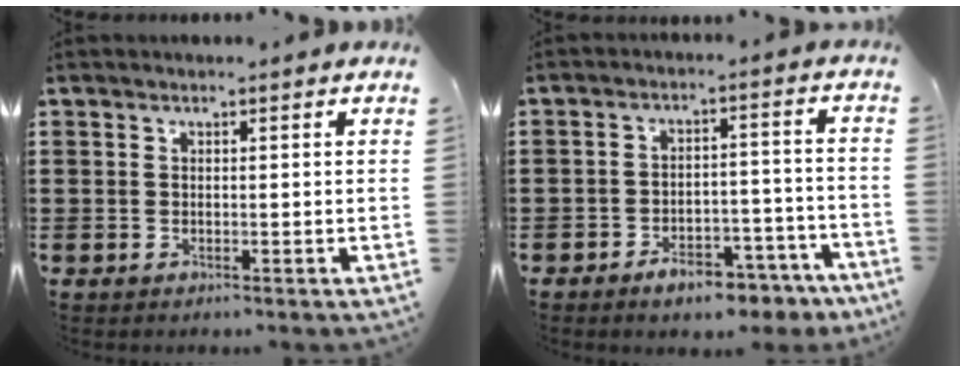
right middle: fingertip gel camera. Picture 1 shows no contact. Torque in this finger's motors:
{"motor_torque": [1.22, -0.92, 0.39, 0.05]}